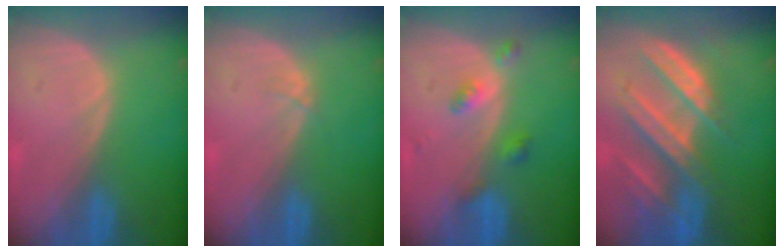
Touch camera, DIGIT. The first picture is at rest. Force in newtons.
{"total": 0.5, "press": 0.5, "slide": 0.1}
{"total": 3.5, "press": 3.5, "slide": 0.4}
{"total": 9.4, "press": 8.4, "slide": 4.1}